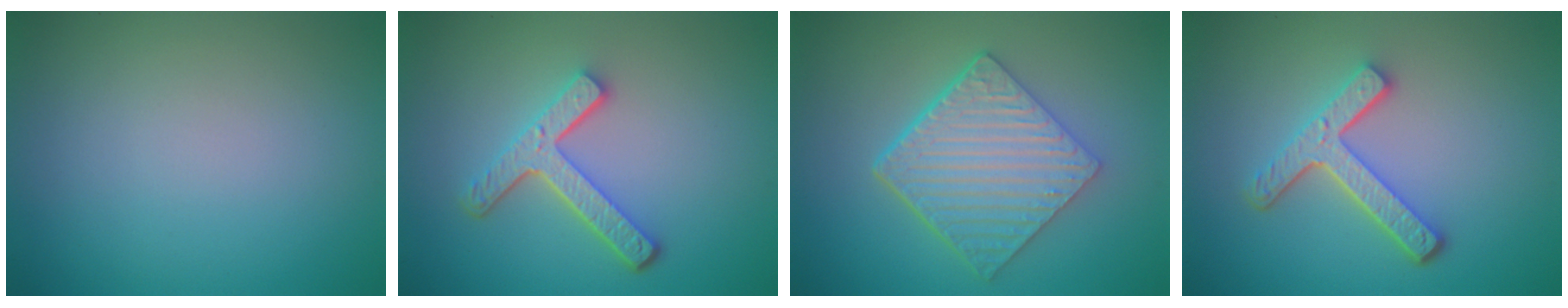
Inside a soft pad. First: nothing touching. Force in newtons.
{"total": 4.2, "press": 3.3, "slide": 2.6}
{"total": 6.4, "press": 4.6, "slide": 4.4}
{"total": 4.3, "press": 3.3, "slide": 2.7}